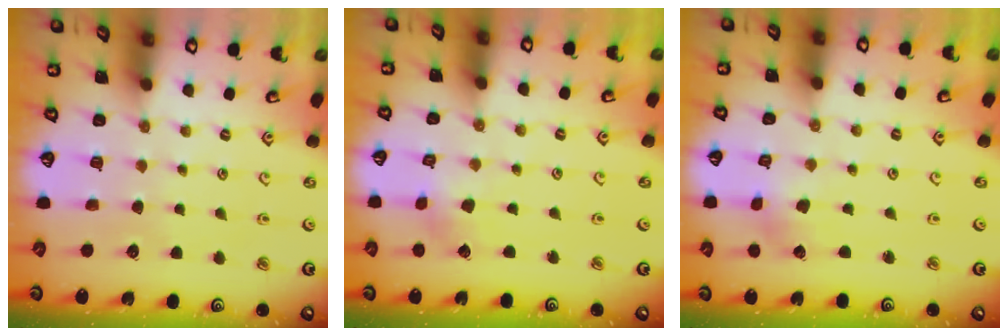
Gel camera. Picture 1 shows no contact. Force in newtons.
{"total": 2.1, "press": 2.1, "slide": 0.1}
{"total": 1.8, "press": 1.8, "slide": 0.2}